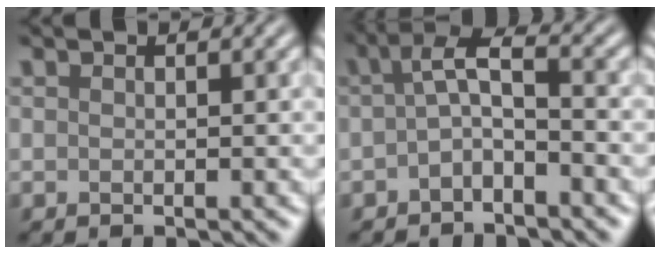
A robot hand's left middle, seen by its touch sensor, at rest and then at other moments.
{"total": 2.9, "force": [-0.7, 1.0, 2.6], "torque": [-0.050, 0.011, -0.020]}